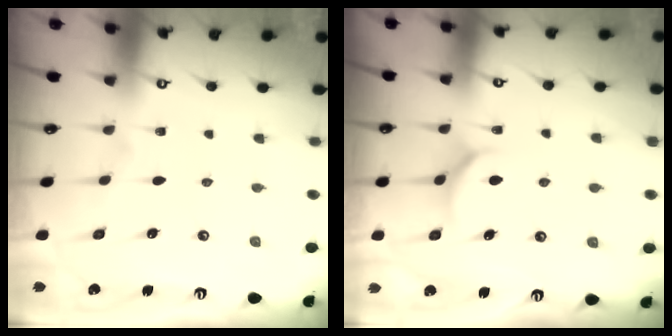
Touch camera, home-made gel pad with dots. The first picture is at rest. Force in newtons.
{"total": 5.0, "press": 5.0, "slide": 0.6}